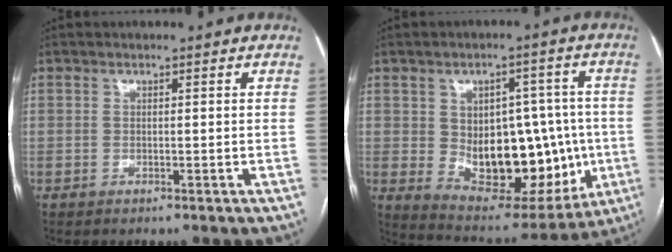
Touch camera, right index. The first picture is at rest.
{"total": 18.4, "force": [-1.3, 10.3, 15.2], "torque": [-0.217, 0.018, 0.012]}